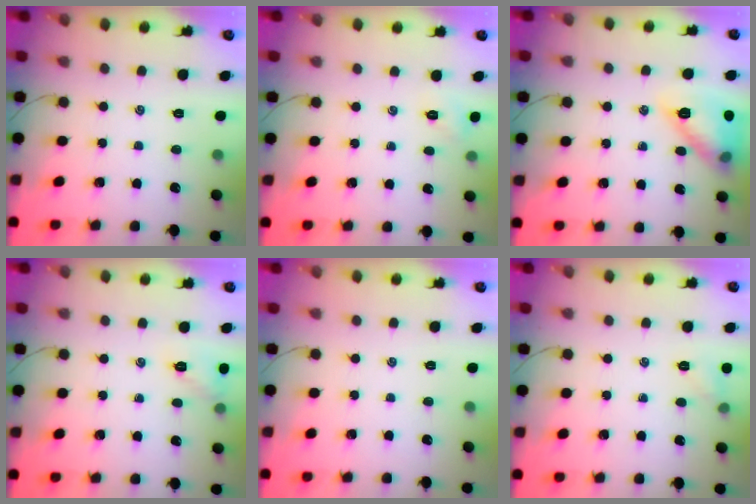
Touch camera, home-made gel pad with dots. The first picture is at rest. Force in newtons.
{"total": 2.1, "press": 2.1, "slide": 0.6}
{"total": 13.7, "press": 13.7, "slide": 0.6}
{"total": 6.9, "press": 6.8, "slide": 1.2}
{"total": 0.0}
{"total": 4.7, "press": 4.5, "slide": 1.5}